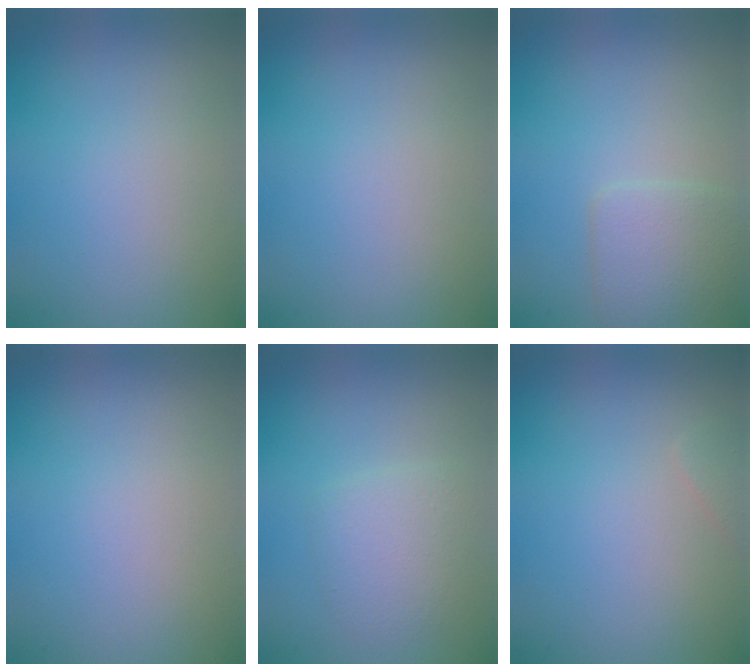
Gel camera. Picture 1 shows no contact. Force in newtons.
{"total": 0.0}
{"total": 2.9, "press": 2.9, "slide": 0.0}
{"total": 0.0}
{"total": 2.6, "press": 2.6, "slide": 0.1}
{"total": 0.8, "press": 0.8, "slide": 0.0}